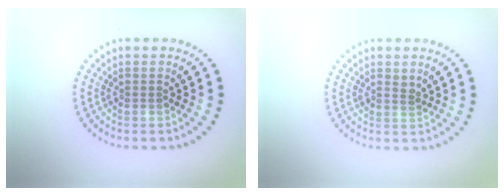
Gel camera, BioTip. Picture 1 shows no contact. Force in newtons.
{"total": 1.1, "press": 0.8, "slide": 0.7}